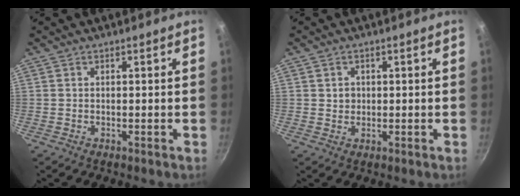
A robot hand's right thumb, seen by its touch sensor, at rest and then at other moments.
{"total": 1.9, "force": [0.3, 1.8, 0.6], "torque": [-0.001, 0.004, 0.005]}